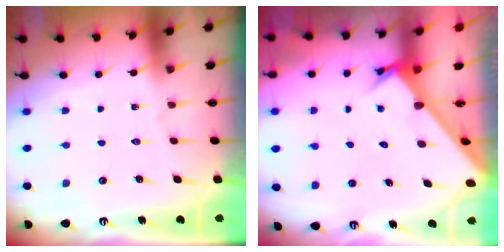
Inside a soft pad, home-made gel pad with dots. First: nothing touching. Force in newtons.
{"total": 2.6, "press": 2.6, "slide": 0.3}